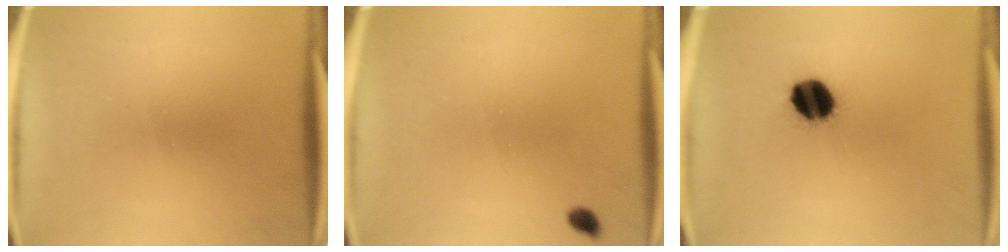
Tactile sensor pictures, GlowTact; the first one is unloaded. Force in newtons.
{"total": 1.3}
{"total": 9.8}